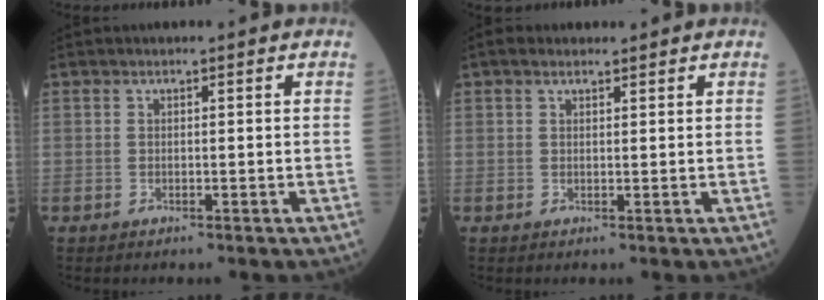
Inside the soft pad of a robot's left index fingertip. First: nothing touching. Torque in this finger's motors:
{"motor_torque": [0.75, -0.79, 0.18, 0.05]}